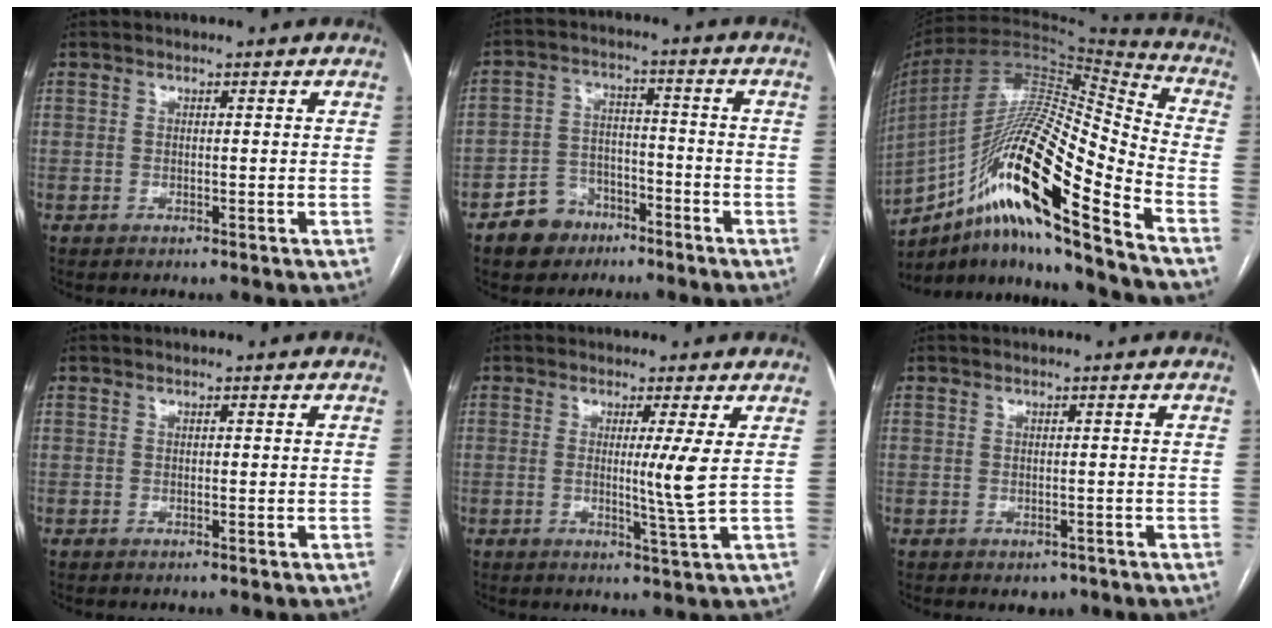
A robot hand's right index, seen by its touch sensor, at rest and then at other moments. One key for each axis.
{"total": 7.4, "fx": -4.7, "fy": 5.4, "fz": 1.9, "tx": -0.038, "ty": 0.017, "tz": -0.075}
{"total": 24.2, "fx": -13.7, "fy": 1.8, "fz": 19.9, "tx": -0.359, "ty": -0.007, "tz": -0.244}
{"total": 0.0}
{"total": 4.4, "fx": 0.6, "fy": -1.4, "fz": 4.1, "tx": -0.073, "ty": -0.016, "tz": 0.009}
{"total": 1.7, "fx": -1.0, "fy": 1.2, "fz": 0.7, "tx": -0.004, "ty": 0.002, "tz": -0.004}